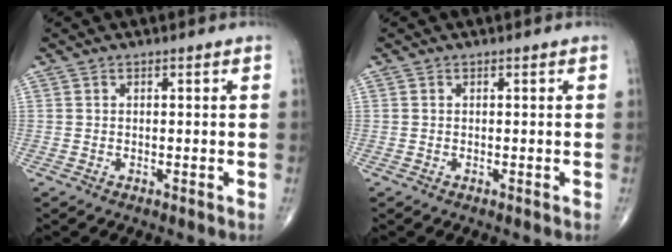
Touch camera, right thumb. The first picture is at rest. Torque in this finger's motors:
{"motor_torque": [0.11, -0.01, 0.19, -0.01, -0.06]}